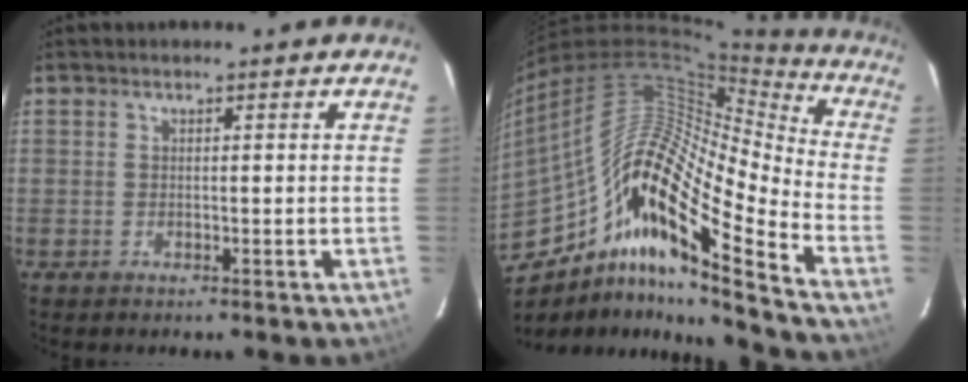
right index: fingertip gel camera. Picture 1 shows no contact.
{"total": 21.8, "force": [-8.9, 4.1, 19.4], "torque": [-0.324, -0.032, -0.171]}